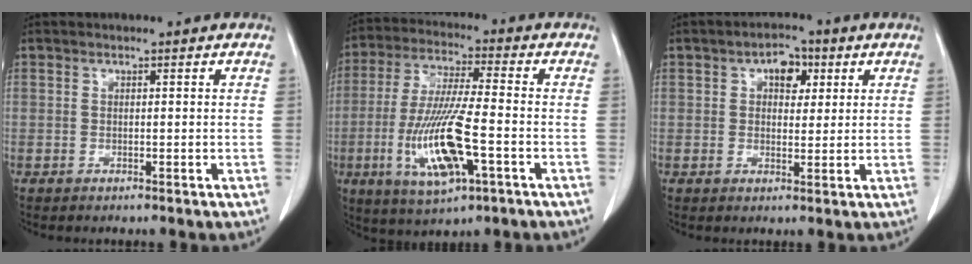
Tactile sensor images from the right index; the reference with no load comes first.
{"total": 13.2, "force": [-4.1, 1.8, 12.4], "torque": [-0.256, -0.018, -0.074]}
{"total": 4.5, "force": [1.8, 2.7, 3.1], "torque": [-0.043, 0.014, 0.026]}